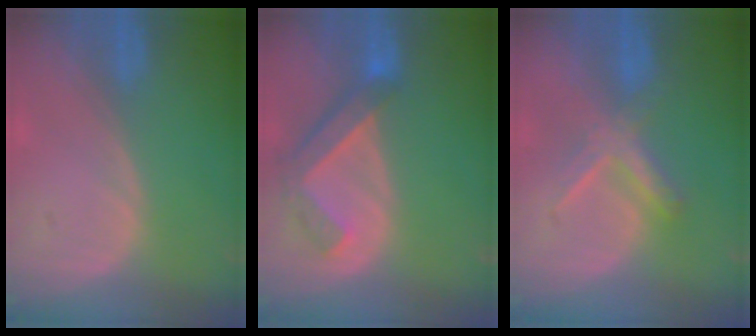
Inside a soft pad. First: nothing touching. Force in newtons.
{"total": 6.2, "press": 6.0, "slide": 1.4}
{"total": 5.5, "press": 5.4, "slide": 1.1}